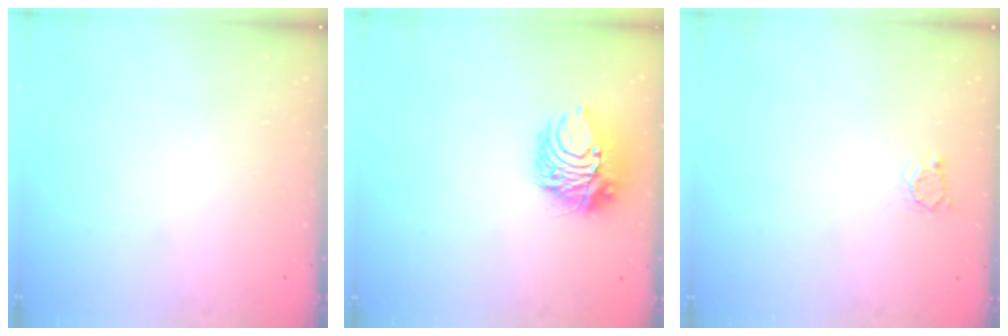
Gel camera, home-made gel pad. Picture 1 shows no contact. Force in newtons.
{"total": 10.0, "press": 10.0, "slide": 0.2}
{"total": 2.2, "press": 2.1, "slide": 0.4}